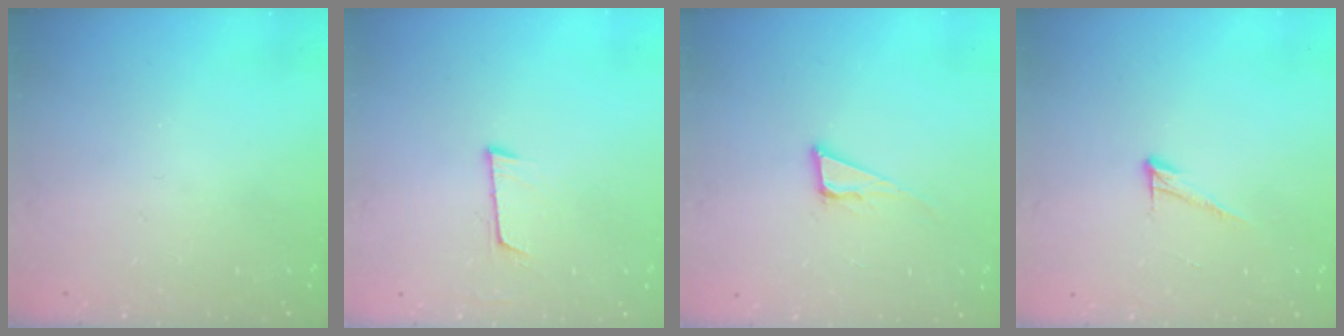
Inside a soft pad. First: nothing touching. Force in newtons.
{"total": 5.8, "press": 5.5, "slide": 1.9}
{"total": 7.4, "press": 6.9, "slide": 2.6}
{"total": 6.6, "press": 6.6, "slide": 0.3}